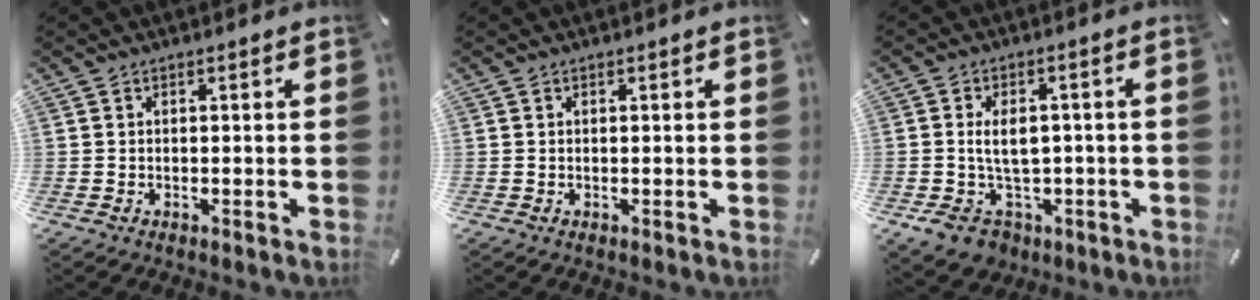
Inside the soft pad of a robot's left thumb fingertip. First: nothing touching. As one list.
[{"total": 0.0}, {"total": 10.2, "force": [-0.9, 7.8, 6.5], "torque": [-0.112, 0.011, -0.012]}]